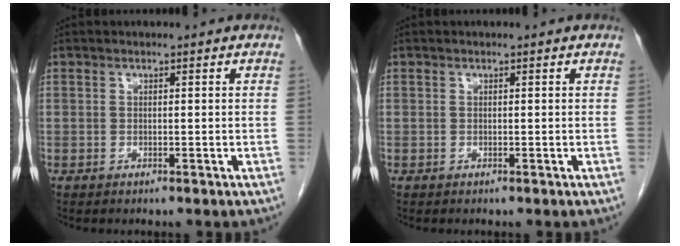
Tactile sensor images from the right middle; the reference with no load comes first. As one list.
[{"total": 0.0}]